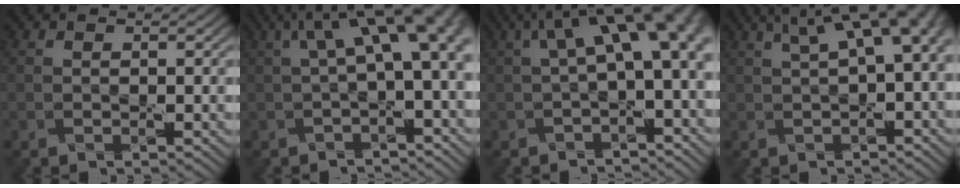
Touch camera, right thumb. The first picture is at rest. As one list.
[{"total": 10.3, "force": [2.4, 4.1, 9.1], "torque": [-0.141, 0.010, 0.044]}, {"total": 11.1, "force": [2.4, 4.8, 9.8], "torque": [-0.148, 0.005, 0.048]}, {"total": 8.5, "force": [3.1, 3.0, 7.4], "torque": [-0.098, 0.021, 0.051]}]